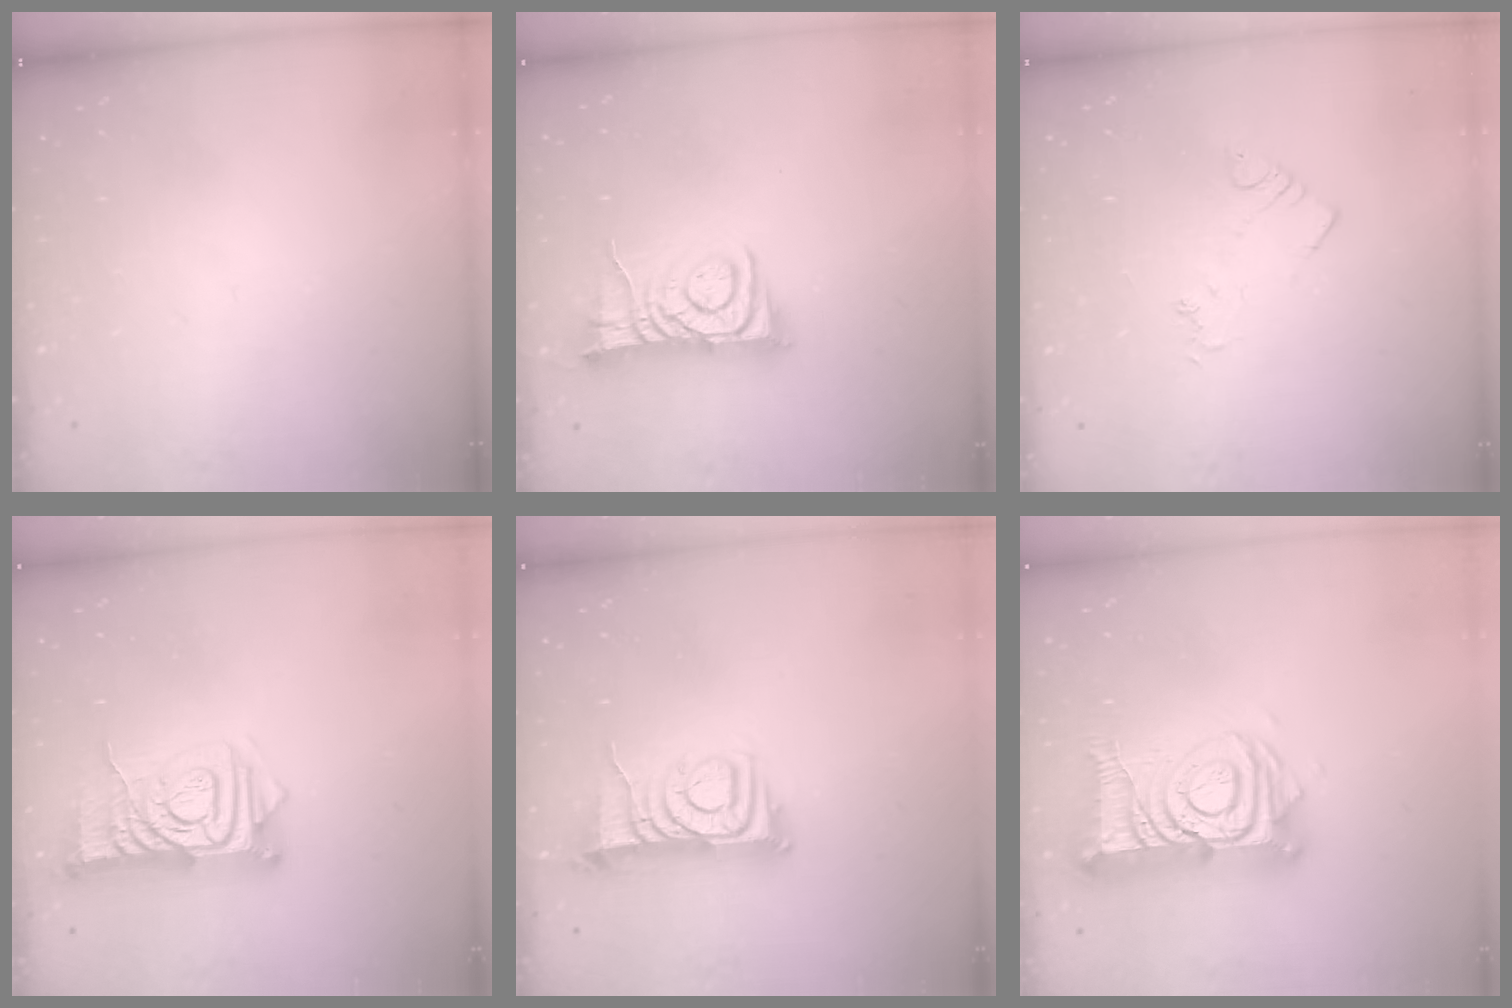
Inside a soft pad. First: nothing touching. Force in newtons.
{"total": 8.0, "press": 8.0, "slide": 0.7}
{"total": 2.3, "press": 2.3, "slide": 0.3}
{"total": 11.6, "press": 11.6, "slide": 1.1}
{"total": 9.5, "press": 9.5, "slide": 0.7}
{"total": 18.4, "press": 18.2, "slide": 2.0}